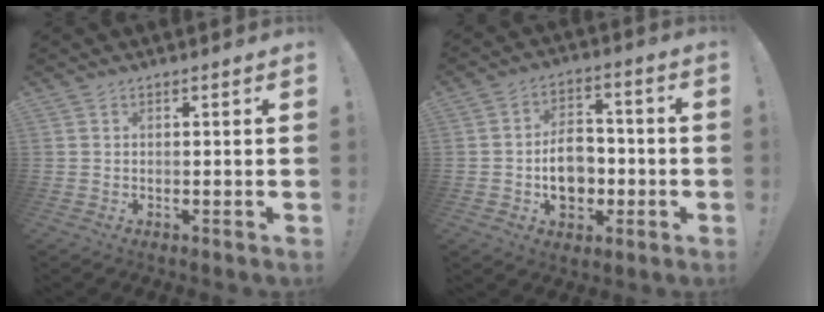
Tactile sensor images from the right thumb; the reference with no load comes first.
{"total": 12.0, "force": [-2.1, 9.0, 7.8], "torque": [-0.127, 0.014, -0.032]}